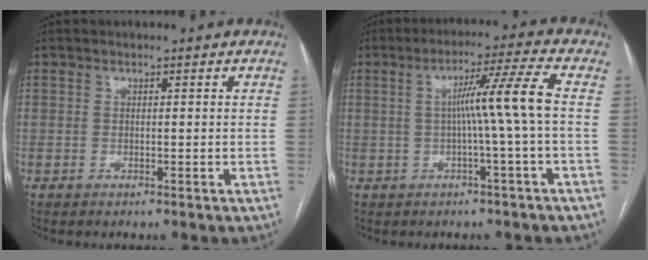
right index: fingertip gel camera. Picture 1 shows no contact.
{"total": 7.5, "force": [-0.2, -1.9, 7.3], "torque": [-0.119, 0.016, 0.002]}